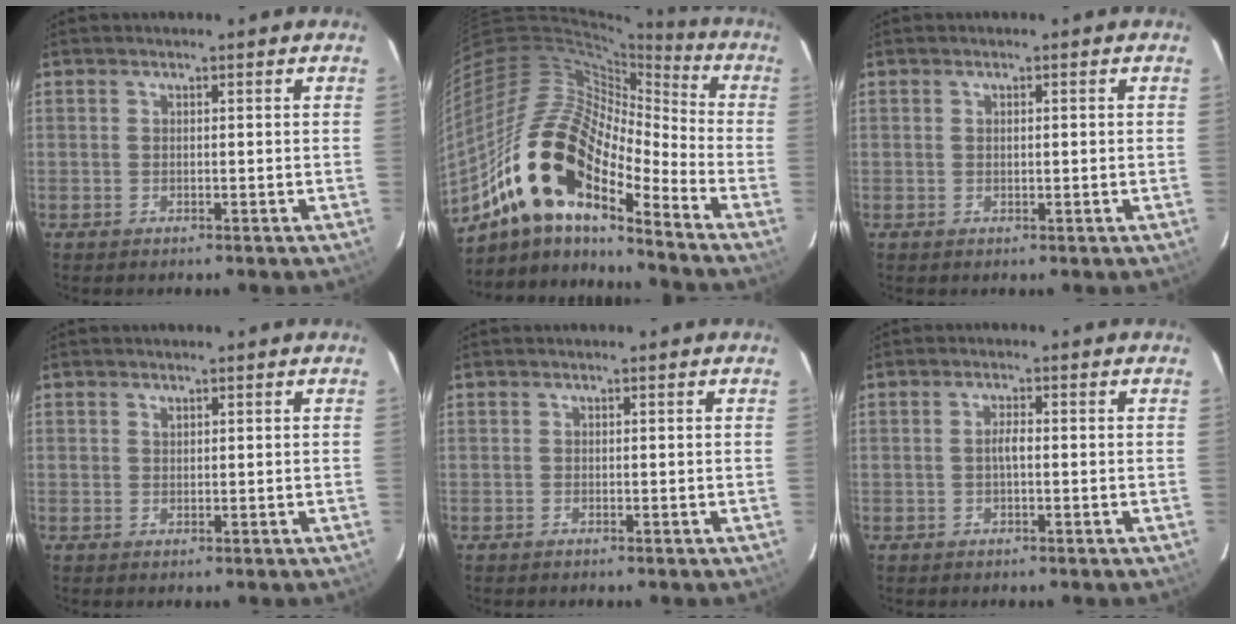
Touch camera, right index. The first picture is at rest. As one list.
[{"total": 21.7, "force": [-13.2, 7.8, 15.3], "torque": [-0.272, -0.019, -0.268]}, {"total": 1.0, "force": [0.1, 0.3, 0.9], "torque": [-0.016, 0.003, 0.002]}, {"total": 0.6, "force": [0.4, 0.4, 0.1], "torque": [-0.002, 0.001, 0.007]}, {"total": 0.0}, {"total": 1.7, "force": [-0.3, 0.3, 1.6], "torque": [-0.032, 0.006, -0.007]}]